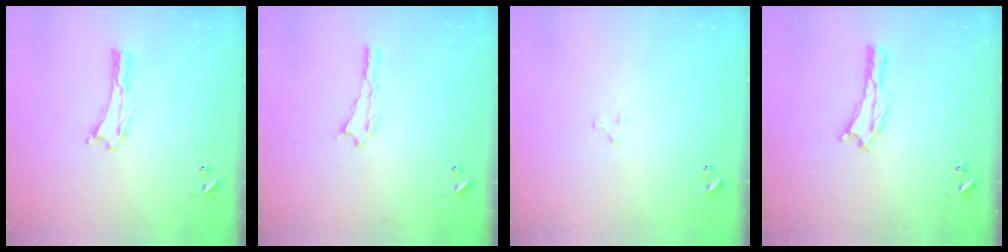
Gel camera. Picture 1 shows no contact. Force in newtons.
{"total": 0.0}
{"total": 2.4, "press": 2.4, "slide": 0.2}
{"total": 0.7, "press": 0.6, "slide": 0.2}